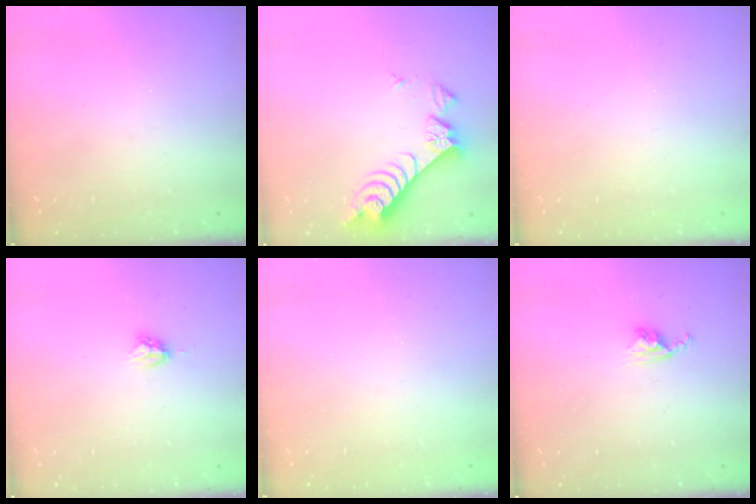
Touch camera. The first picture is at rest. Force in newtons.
{"total": 7.6, "press": 7.6, "slide": 0.5}
{"total": 0.0}
{"total": 4.1, "press": 4.0, "slide": 0.5}
{"total": 0.0}
{"total": 4.2, "press": 4.2, "slide": 0.3}